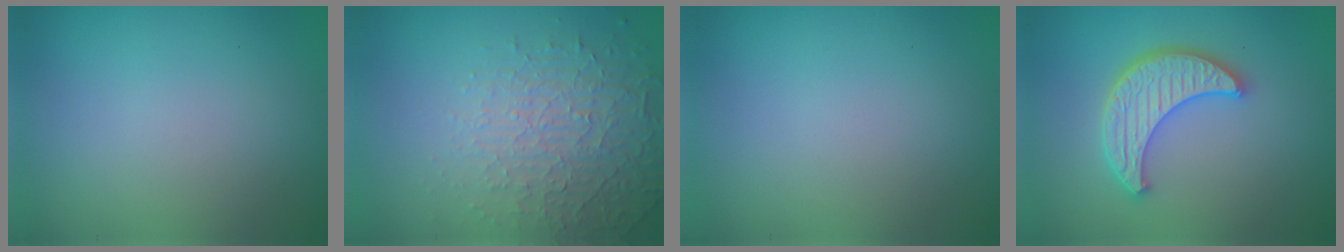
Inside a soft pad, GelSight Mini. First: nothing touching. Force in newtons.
{"total": 4.6, "press": 3.1, "slide": 3.3}
{"total": 0.0}
{"total": 4.6, "press": 4.0, "slide": 2.4}